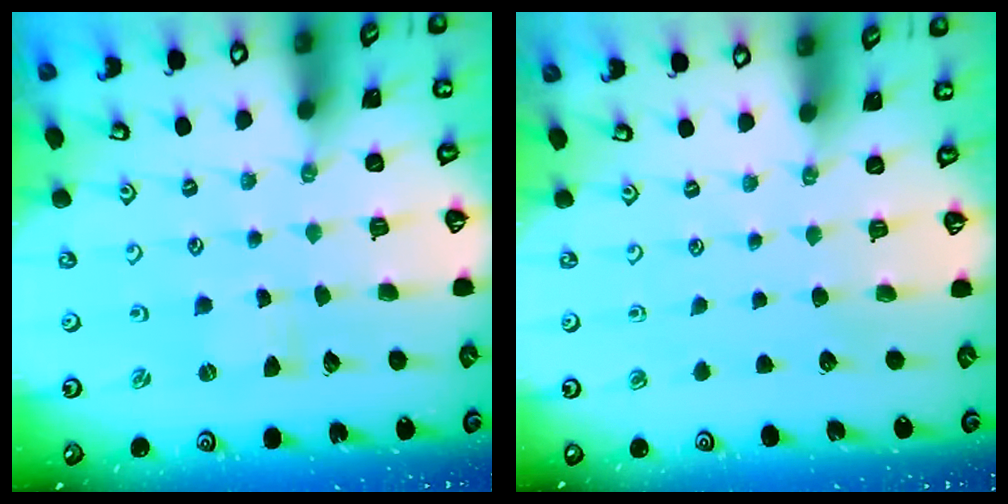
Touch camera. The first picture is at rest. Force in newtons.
{"total": 0.0}